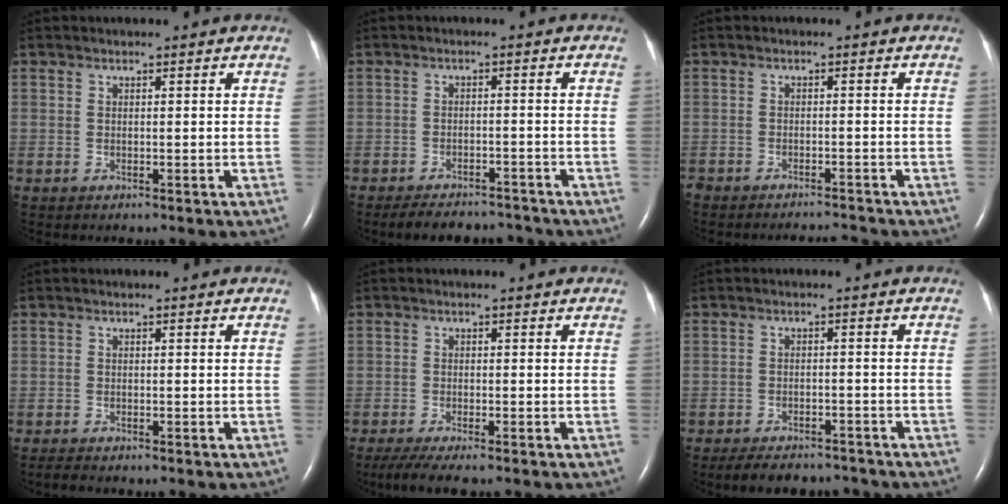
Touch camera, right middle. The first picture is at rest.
{"total": 6.9, "force": [-6.4, 2.1, 1.5], "torque": [-0.020, 0.002, -0.091]}
{"total": 4.2, "force": [-4.2, -0.1, 0.2], "torque": [-0.002, -0.010, -0.067]}
{"total": 1.1, "force": [-1.0, 0.1, 0.5], "torque": [-0.018, -0.005, -0.017]}
{"total": 5.1, "force": [-3.9, 0.5, 3.2], "torque": [-0.057, -0.014, -0.064]}
{"total": 7.9, "force": [-7.0, 2.7, 2.3], "torque": [-0.031, -0.001, -0.097]}